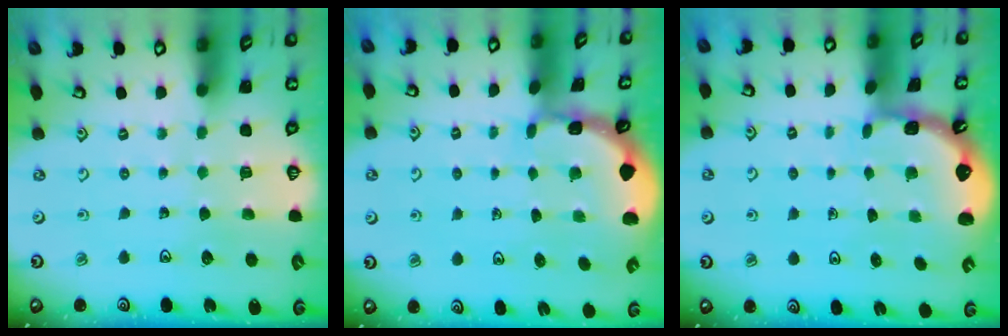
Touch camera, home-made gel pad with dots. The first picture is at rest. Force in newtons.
{"total": 2.7, "press": 2.7, "slide": 0.3}
{"total": 1.2, "press": 1.2, "slide": 0.1}